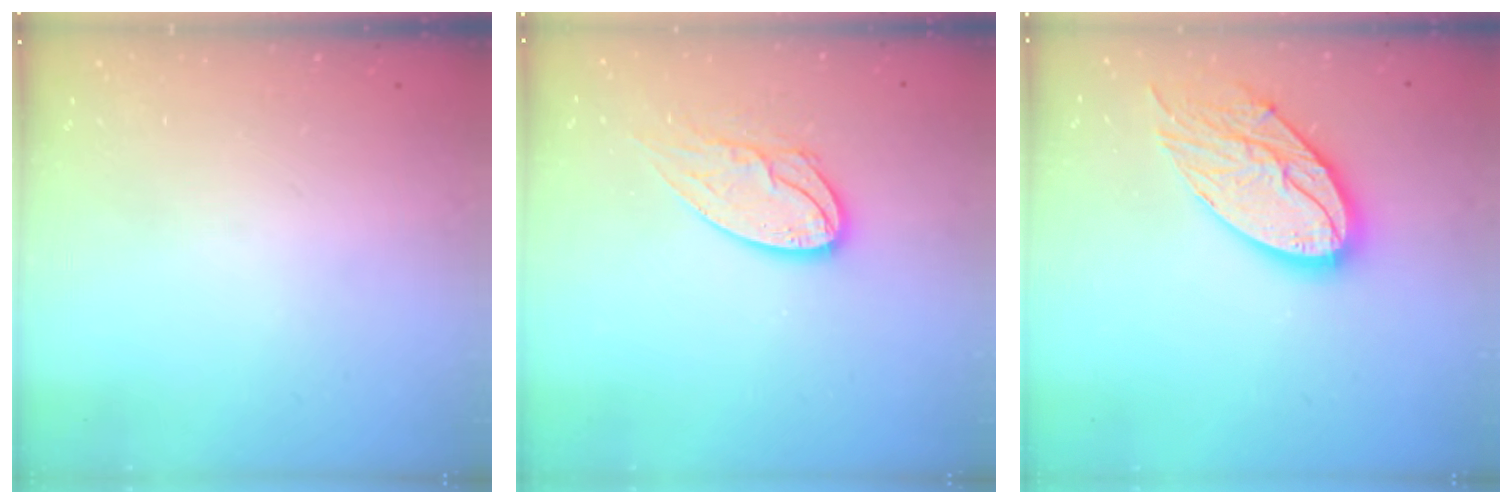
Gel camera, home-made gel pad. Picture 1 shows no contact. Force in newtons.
{"total": 13.0, "press": 13.0, "slide": 1.1}
{"total": 17.3, "press": 17.2, "slide": 1.5}